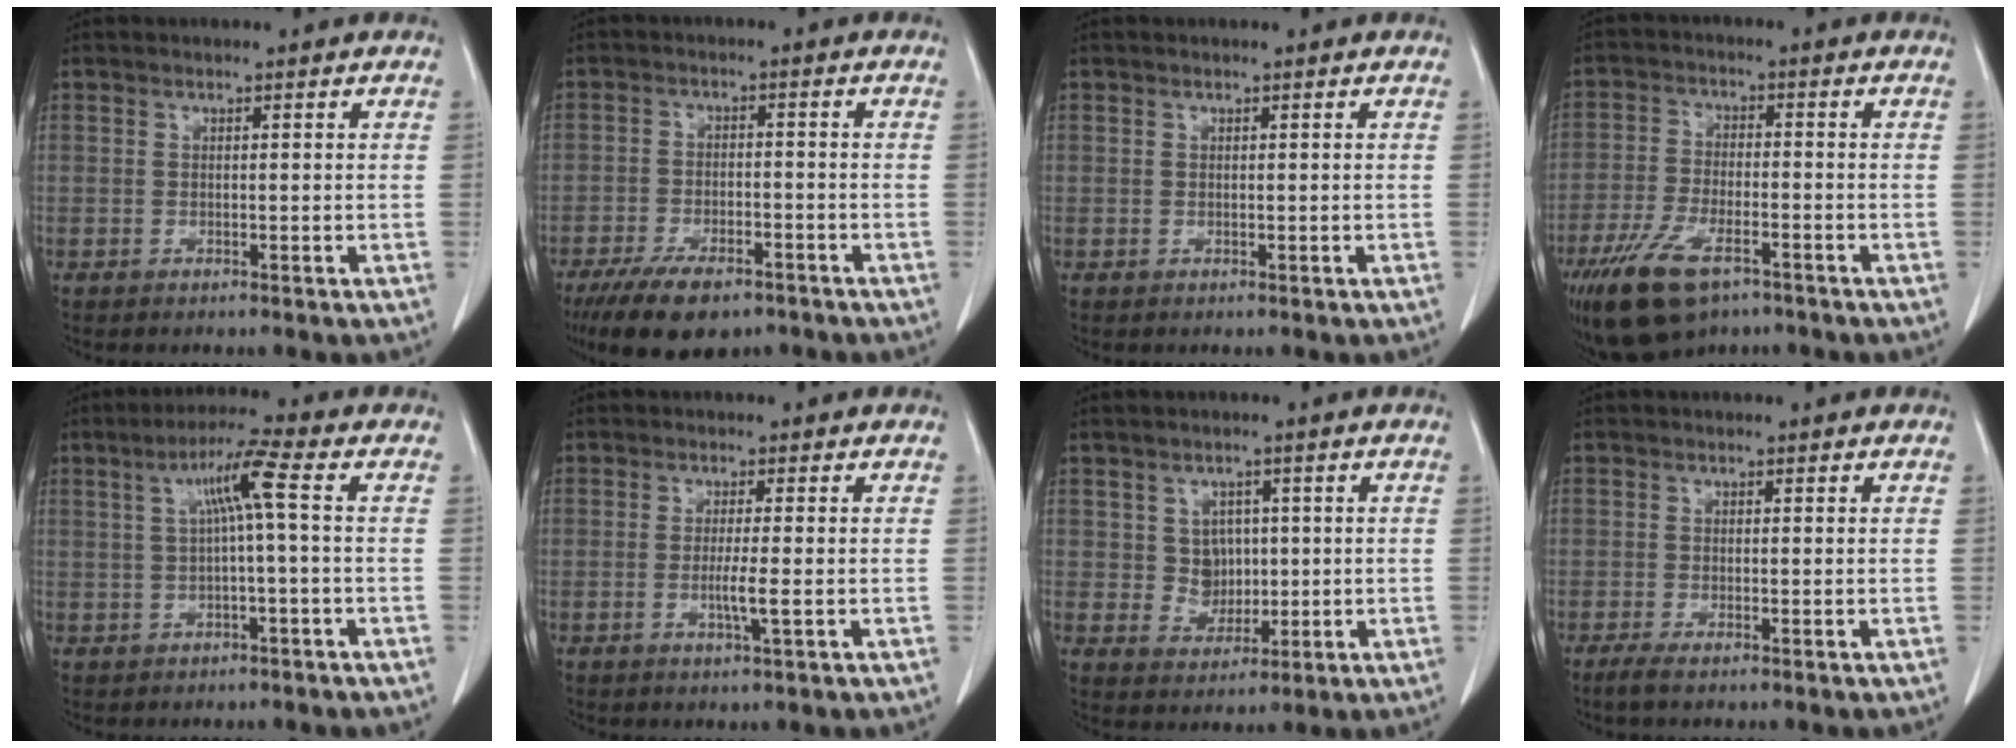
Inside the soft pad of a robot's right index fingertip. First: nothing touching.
{"total": 10.8, "force": [-7.6, 4.3, 6.3], "torque": [-0.105, -0.009, -0.123]}
{"total": 0.0}
{"total": 12.5, "force": [-7.8, 5.1, 8.3], "torque": [-0.168, -0.012, -0.136]}
{"total": 6.2, "force": [0.9, -0.2, 6.2], "torque": [-0.112, 0.019, 0.018]}
{"total": 3.3, "force": [-0.8, -0.1, 3.2], "torque": [-0.061, -0.005, -0.013]}
{"total": 4.8, "force": [0.6, 4.4, 2.0], "torque": [-0.027, 0.011, 0.020]}
{"total": 3.0, "force": [-1.7, 0.7, 2.3], "torque": [-0.052, -0.006, -0.032]}